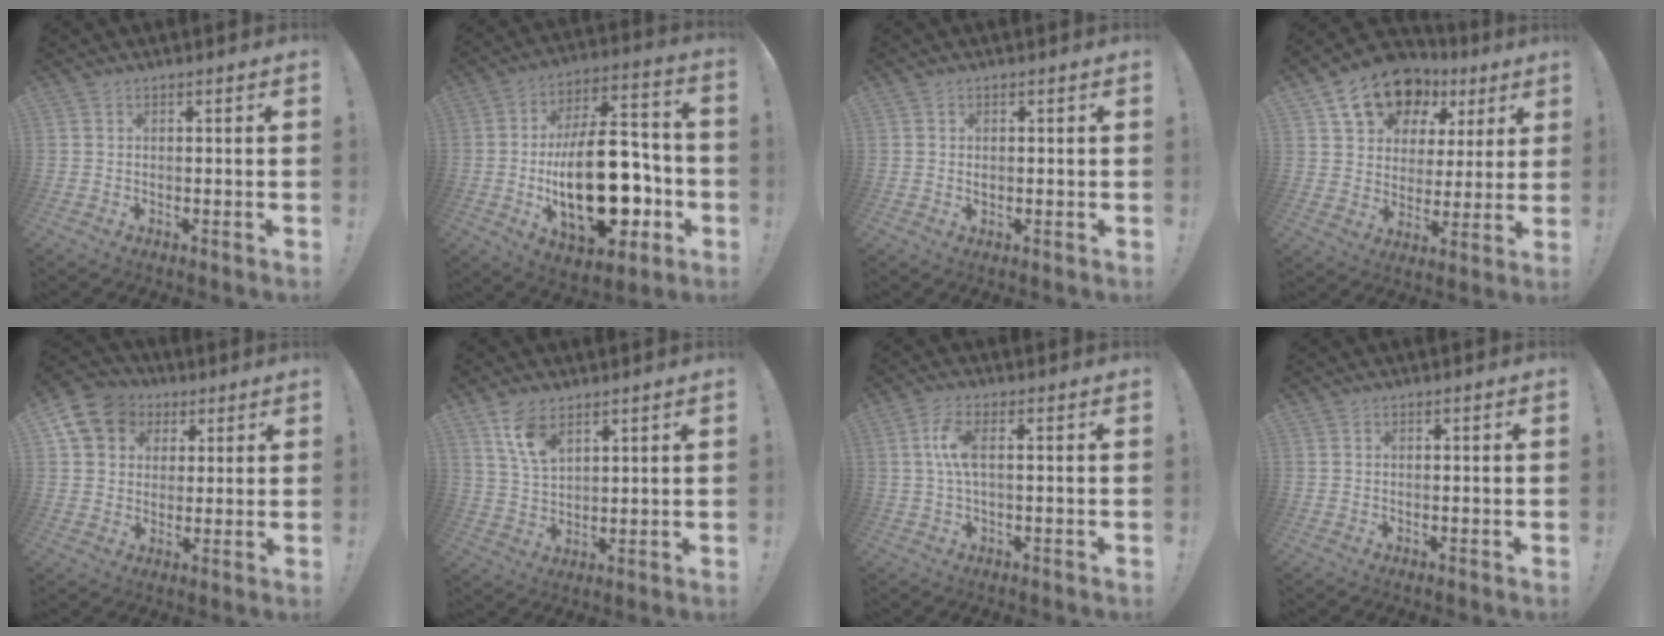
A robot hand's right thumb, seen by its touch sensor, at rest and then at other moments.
{"total": 29.0, "force": [-6.0, 14.5, 24.4], "torque": [-0.426, 0.040, -0.085]}
{"total": 0.6, "force": [0.1, 0.6, 0.2], "torque": [-0.001, 0.000, 0.000]}
{"total": 15.1, "force": [9.2, 10.2, 6.3], "torque": [-0.092, -0.058, 0.171]}
{"total": 11.5, "force": [4.6, 9.6, 4.3], "torque": [-0.058, -0.020, 0.094]}
{"total": 8.5, "force": [5.3, 4.3, 5.0], "torque": [-0.089, -0.021, 0.100]}
{"total": 6.8, "force": [0.7, 2.4, 6.4], "torque": [-0.124, -0.004, 0.010]}
{"total": 0.0}